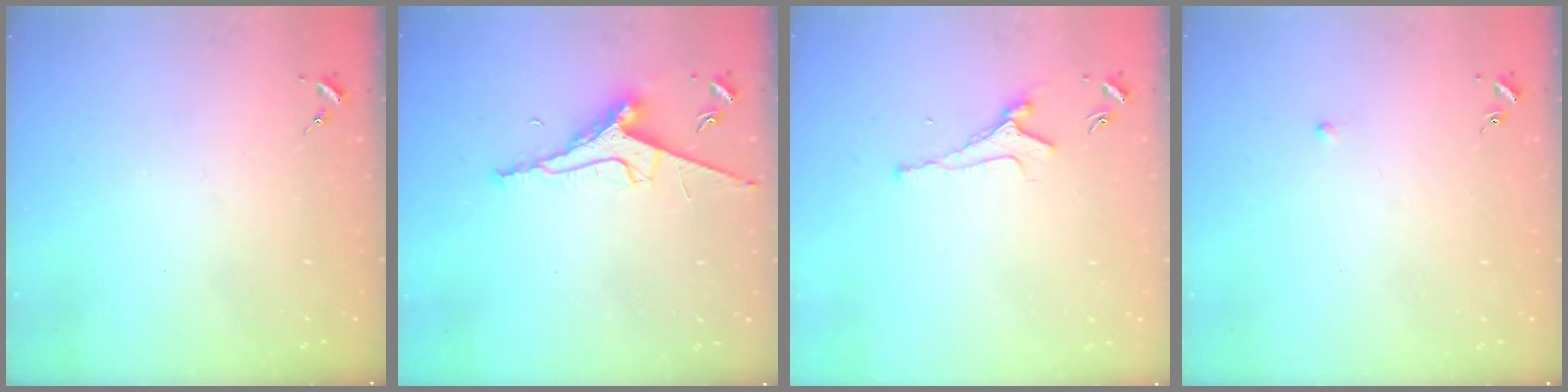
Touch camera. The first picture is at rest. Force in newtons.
{"total": 9.5, "press": 9.4, "slide": 1.2}
{"total": 3.9, "press": 3.8, "slide": 0.7}
{"total": 2.6, "press": 2.5, "slide": 0.6}